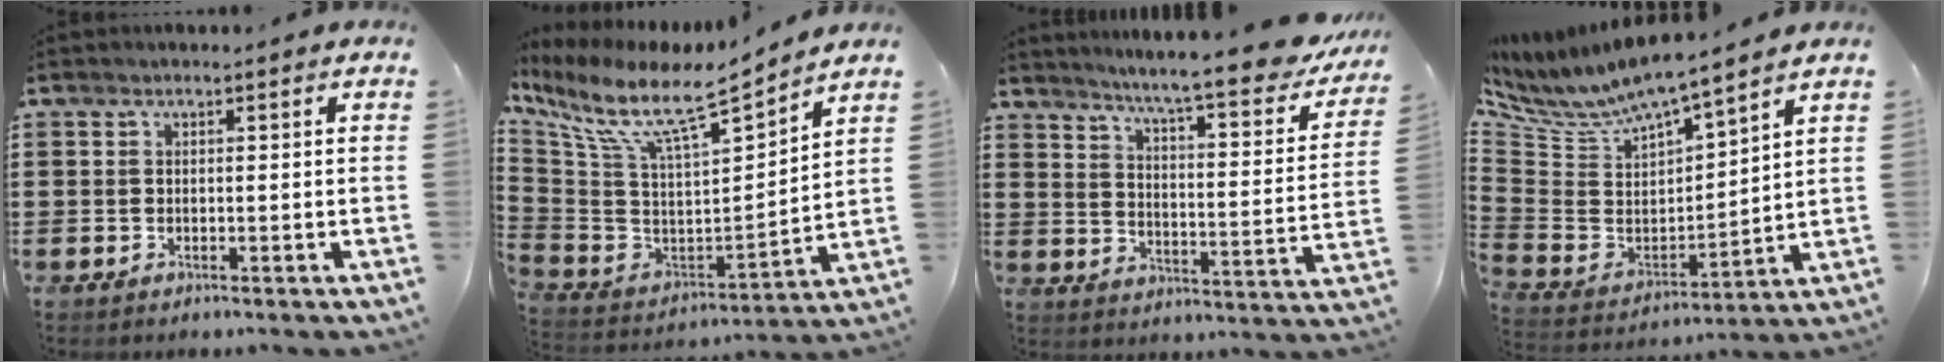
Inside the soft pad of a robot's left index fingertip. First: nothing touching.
{"total": 9.6, "force": [6.9, 1.5, 6.4], "torque": [-0.154, -0.059, 0.113]}
{"total": 8.6, "force": [7.4, -0.7, 4.3], "torque": [-0.098, -0.055, 0.116]}
{"total": 6.5, "force": [5.6, 1.3, 3.0], "torque": [-0.088, -0.043, 0.093]}